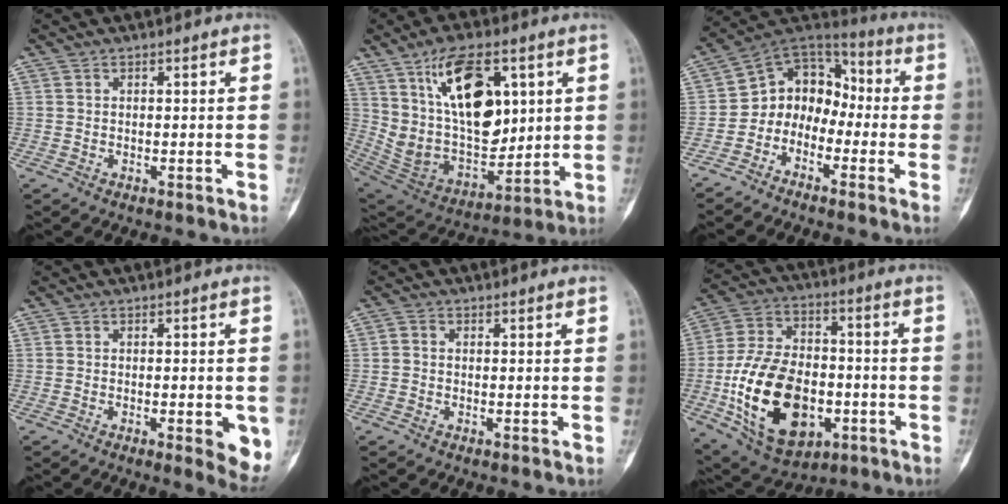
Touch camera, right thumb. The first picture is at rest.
{"total": 21.9, "force": [7.5, 12.0, 16.7], "torque": [-0.252, -0.042, 0.151]}
{"total": 10.4, "force": [-3.5, 8.5, 5.0], "torque": [-0.040, 0.078, -0.083]}
{"total": 6.5, "force": [-1.7, 2.1, 5.9], "torque": [-0.063, -0.010, -0.016]}
{"total": 1.0, "force": [-0.2, 0.8, 0.6], "torque": [-0.009, 0.001, -0.006]}
{"total": 22.8, "force": [-5.6, 14.4, 16.7], "torque": [-0.281, 0.022, -0.077]}